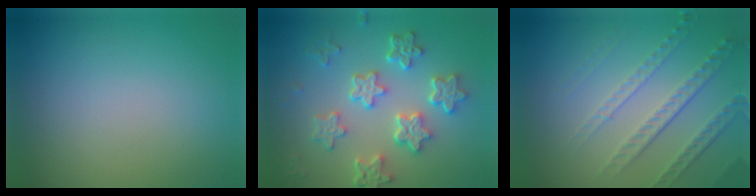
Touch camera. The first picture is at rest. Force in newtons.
{"total": 5.9, "press": 4.8, "slide": 3.4}
{"total": 4.9, "press": 3.3, "slide": 3.7}